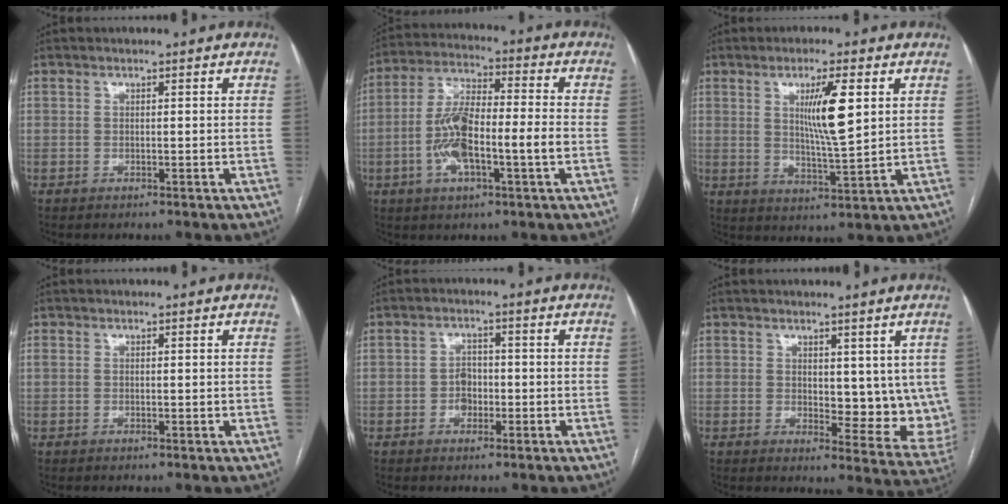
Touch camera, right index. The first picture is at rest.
{"total": 11.8, "force": [-2.7, 2.5, 11.2], "torque": [-0.227, 0.015, -0.050]}
{"total": 8.1, "force": [2.5, 0.4, 7.7], "torque": [-0.134, -0.009, 0.043]}
{"total": 1.0, "force": [0.0, 0.5, 0.8], "torque": [-0.022, 0.005, 0.002]}
{"total": 3.0, "force": [-1.0, 2.1, 1.8], "torque": [-0.027, 0.007, -0.018]}
{"total": 8.8, "force": [2.1, 4.4, 7.3], "torque": [-0.076, -0.017, 0.035]}